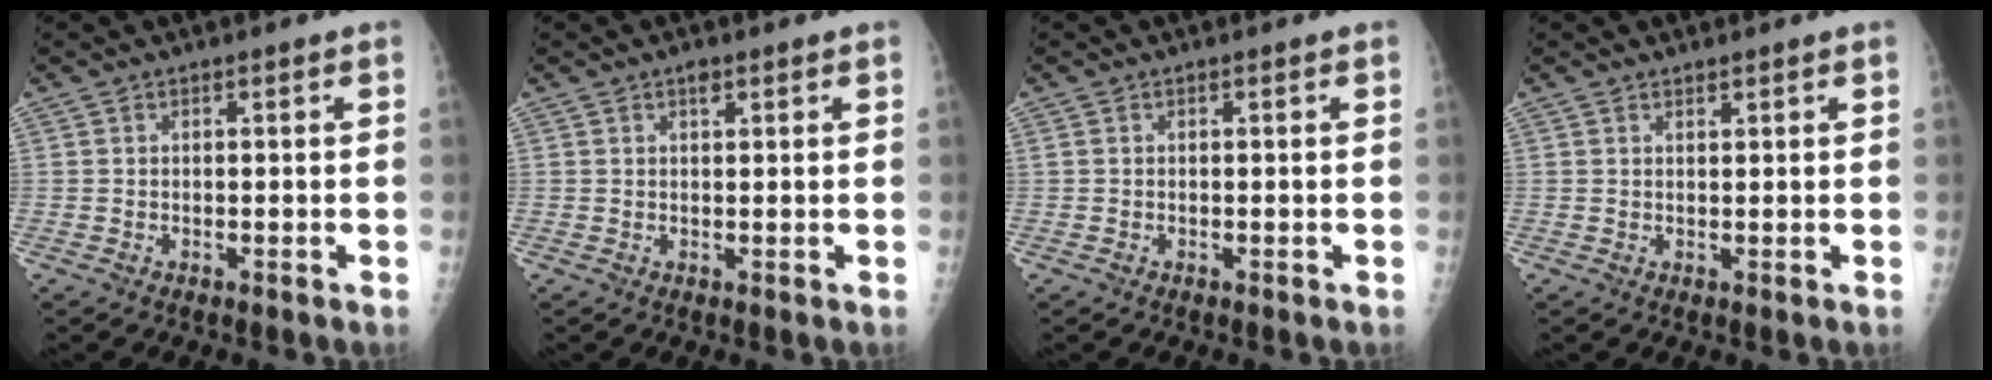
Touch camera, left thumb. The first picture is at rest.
{"total": 1.4, "force": [0.8, 0.7, 0.9], "torque": [-0.008, -0.002, 0.011]}
{"total": 0.0}
{"total": 0.8, "force": [0.7, 0.2, 0.2], "torque": [-0.002, -0.005, 0.012]}